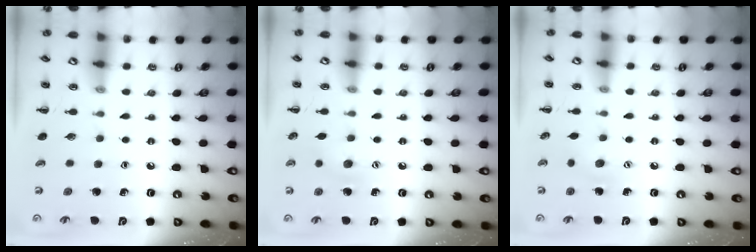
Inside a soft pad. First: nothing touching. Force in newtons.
{"total": 6.8, "press": 6.6, "slide": 1.7}
{"total": 6.2, "press": 6.1, "slide": 1.3}